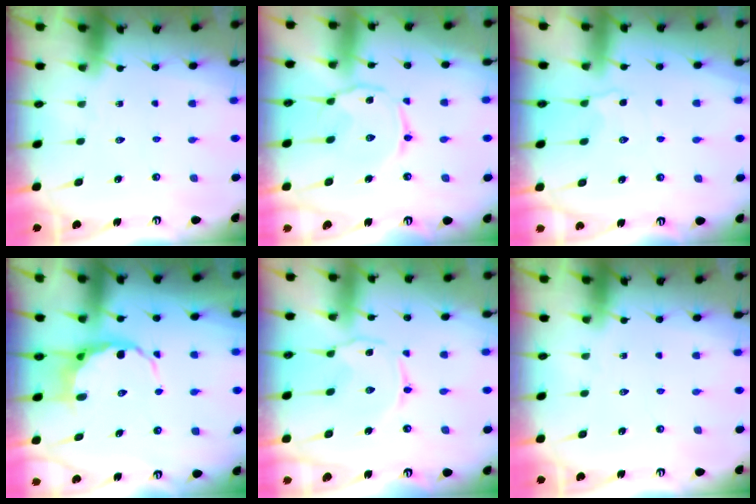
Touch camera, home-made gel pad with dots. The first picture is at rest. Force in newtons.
{"total": 6.4, "press": 6.3, "slide": 0.5}
{"total": 3.1, "press": 2.7, "slide": 1.4}
{"total": 7.2, "press": 6.9, "slide": 1.8}
{"total": 2.2, "press": 2.1, "slide": 0.6}
{"total": 0.0}